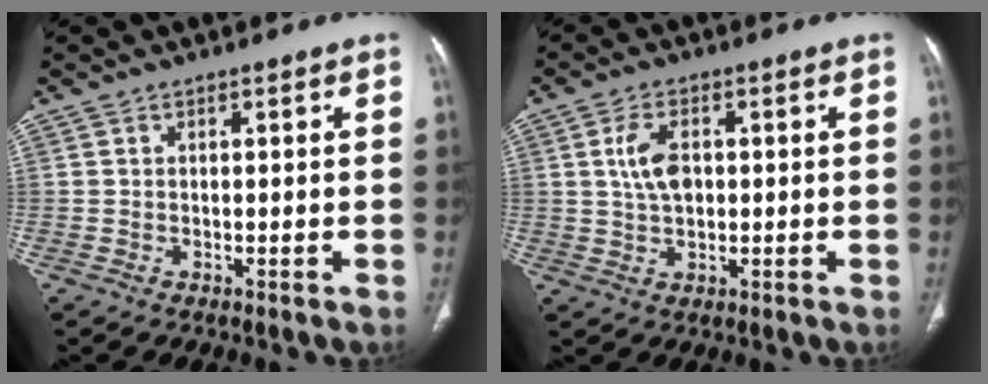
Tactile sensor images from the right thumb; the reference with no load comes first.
{"total": 5.9, "force": [1.0, 3.4, 4.7], "torque": [-0.090, 0.002, 0.019]}